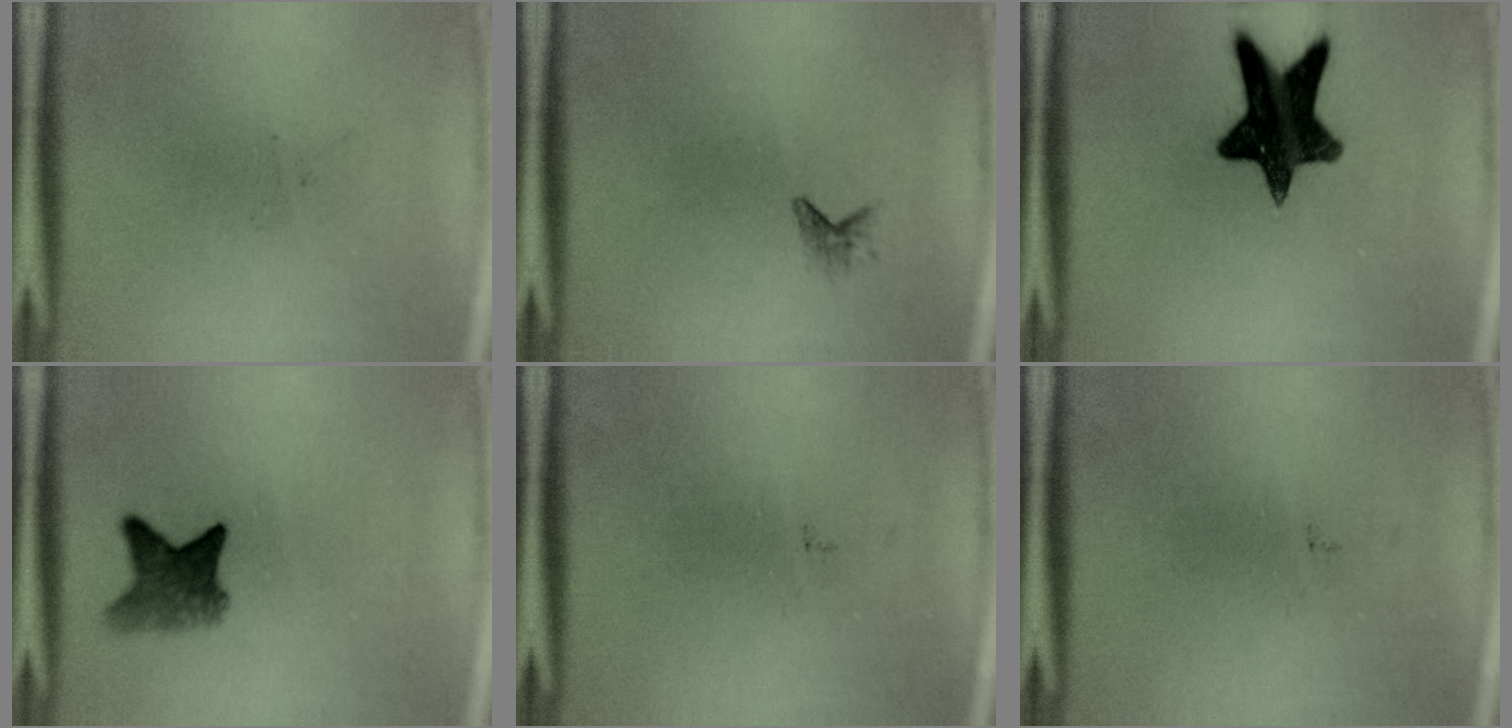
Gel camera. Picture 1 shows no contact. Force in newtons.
{"total": 1.0}
{"total": 14.2}
{"total": 4.5}
{"total": 0.0}
{"total": 0.0}